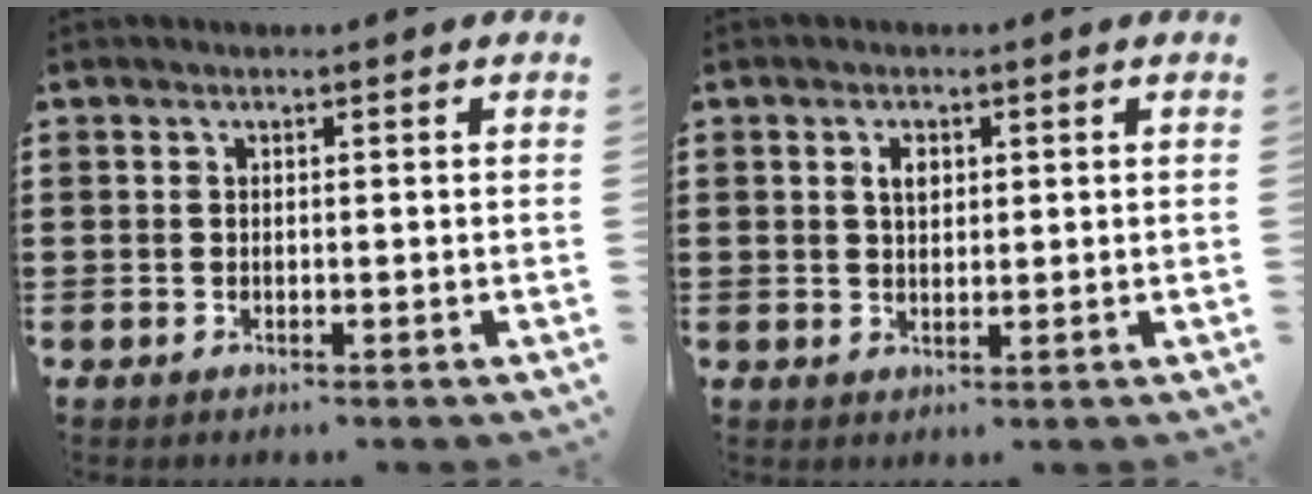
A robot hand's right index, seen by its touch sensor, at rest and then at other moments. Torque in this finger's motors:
{"motor_torque": [0.51, -0.22, 0.25, 0.05]}